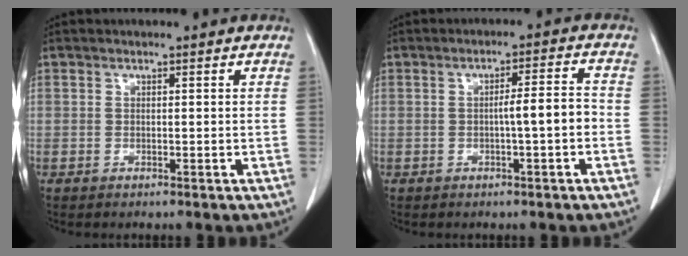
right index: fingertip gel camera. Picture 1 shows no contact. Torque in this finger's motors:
{"motor_torque": [0.71, -0.21, 0.40, 0.09]}